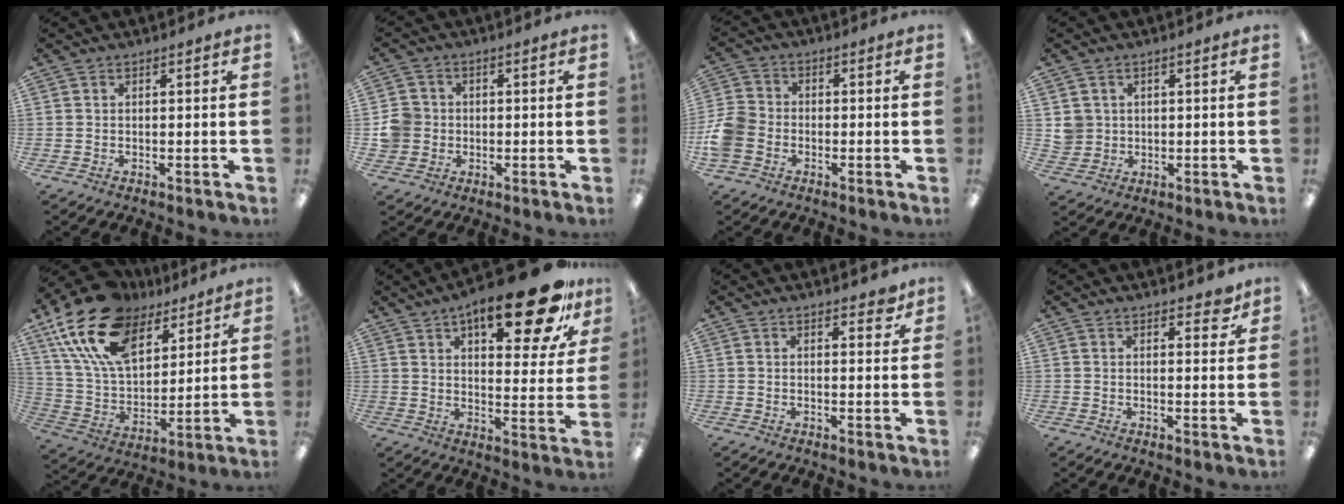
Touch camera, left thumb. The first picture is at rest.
{"total": 6.1, "force": [-0.3, 5.8, 1.8], "torque": [-0.041, 0.015, -0.003]}
{"total": 7.9, "force": [-2.8, 6.3, 3.9], "torque": [-0.095, 0.023, -0.053]}
{"total": 4.0, "force": [0.9, 3.8, 0.4], "torque": [-0.011, 0.005, 0.018]}
{"total": 21.0, "force": [13.2, 11.6, 11.6], "torque": [-0.250, -0.065, 0.240]}
{"total": 20.9, "force": [12.6, 7.3, 15.1], "torque": [-0.204, -0.066, 0.195]}
{"total": 2.8, "force": [2.2, 1.1, 1.3], "torque": [-0.005, -0.010, 0.035]}
{"total": 3.3, "force": [2.5, 1.5, 1.5], "torque": [-0.010, -0.010, 0.041]}